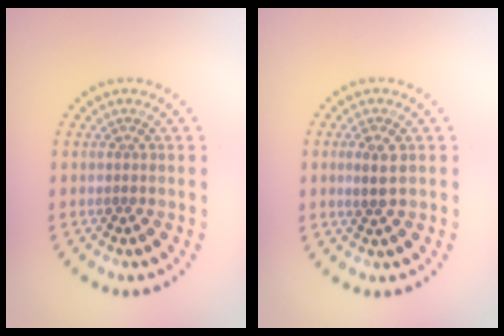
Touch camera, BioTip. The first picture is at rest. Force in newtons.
{"total": 1.8, "press": 1.7, "slide": 0.6}